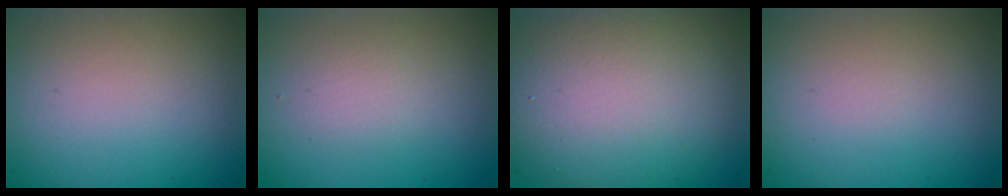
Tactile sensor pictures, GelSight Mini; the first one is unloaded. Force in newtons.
{"total": 1.4, "press": 1.4, "slide": 0.1}
{"total": 10.4, "press": 10.3, "slide": 0.9}
{"total": 0.0}